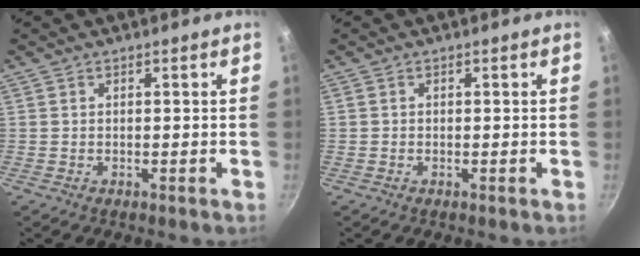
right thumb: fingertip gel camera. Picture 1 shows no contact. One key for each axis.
{"total": 0.0}